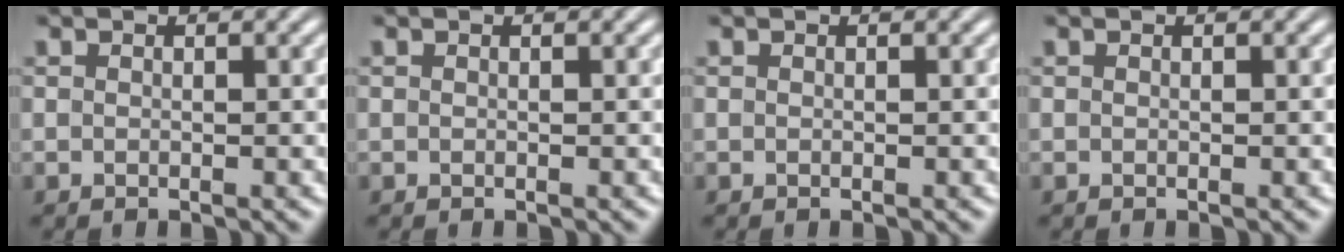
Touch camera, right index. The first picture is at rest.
{"total": 0.0}
{"total": 0.0}
{"total": 0.0}